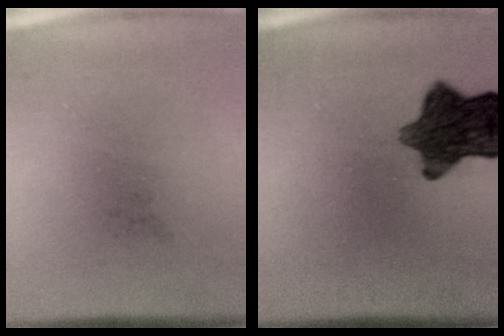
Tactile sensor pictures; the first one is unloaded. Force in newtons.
{"total": 9.9}